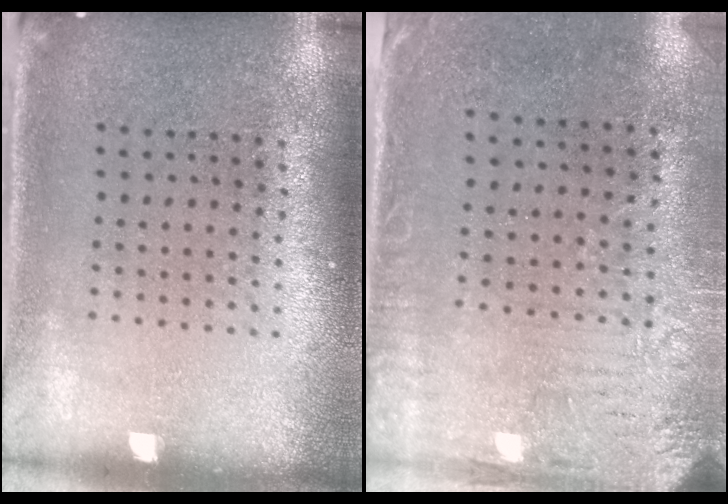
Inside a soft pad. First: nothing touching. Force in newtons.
{"total": 3.2, "press": 2.5, "slide": 2.1}